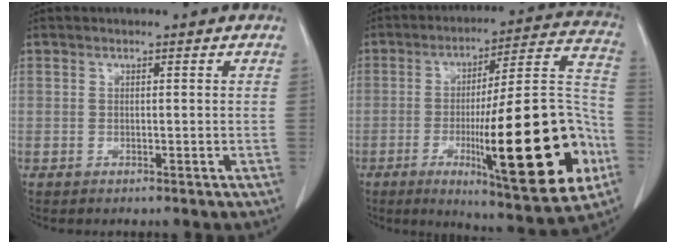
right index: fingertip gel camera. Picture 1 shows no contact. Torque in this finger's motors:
{"motor_torque": [2.14, 0.00, 1.05, 0.21]}